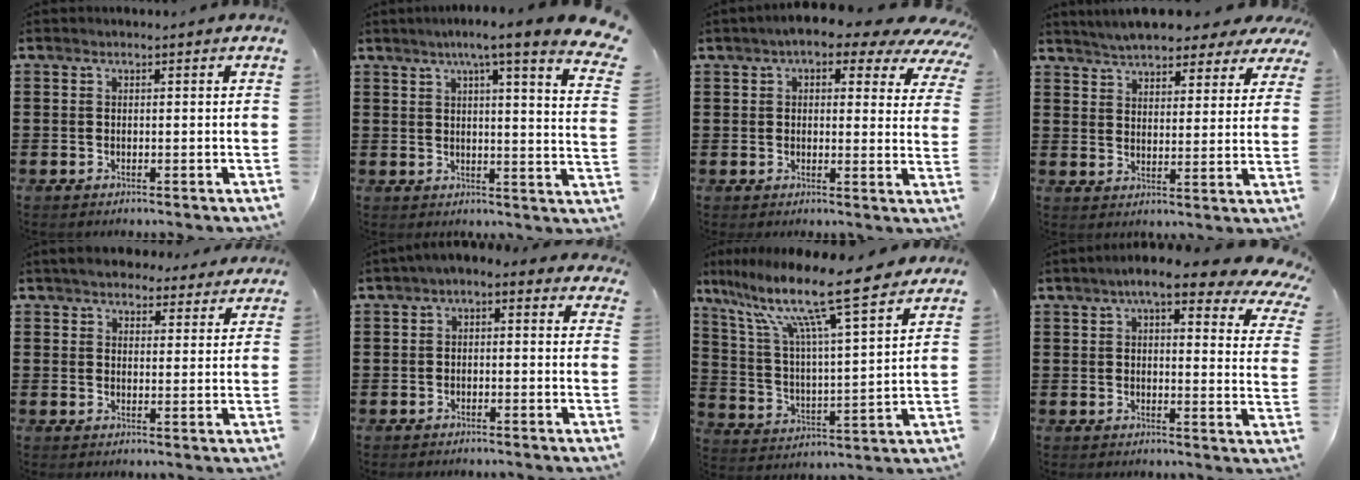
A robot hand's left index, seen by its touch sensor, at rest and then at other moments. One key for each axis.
{"total": 6.4, "fx": 4.4, "fy": -0.7, "fz": 4.6, "tx": -0.091, "ty": -0.029, "tz": 0.065}
{"total": 6.0, "fx": 4.3, "fy": 1.9, "fz": 3.8, "tx": -0.067, "ty": -0.019, "tz": 0.066}
{"total": 5.3, "fx": 5.0, "fy": 0.9, "fz": 1.4, "tx": -0.051, "ty": -0.017, "tz": 0.089}
{"total": 4.4, "fx": 4.1, "fy": 1.4, "fz": 0.8, "tx": -0.030, "ty": -0.007, "tz": 0.077}
{"total": 2.0, "fx": -1.8, "fy": 0.5, "fz": 0.8, "tx": -0.024, "ty": 0.002, "tz": -0.042}
{"total": 12.9, "fx": 10.0, "fy": 0.8, "fz": 8.2, "tx": -0.185, "ty": -0.062, "tz": 0.162}
{"total": 8.3, "fx": 6.1, "fy": 1.4, "fz": 5.5, "tx": -0.100, "ty": -0.019, "tz": 0.102}